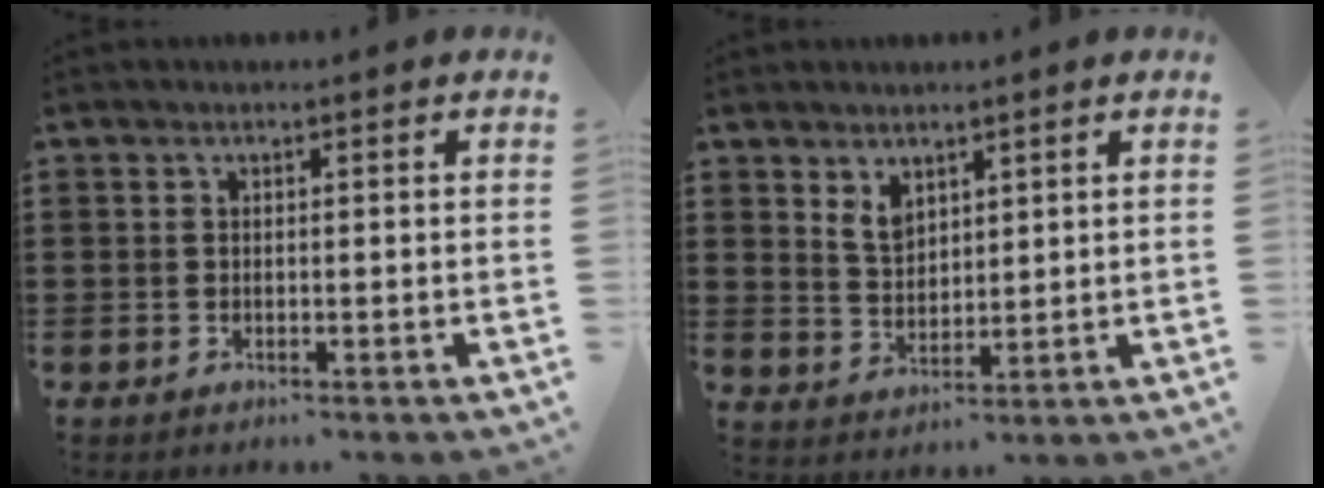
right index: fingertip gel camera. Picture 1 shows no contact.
{"total": 3.7, "force": [2.6, 2.1, 1.6], "torque": [-0.039, 0.005, 0.048]}